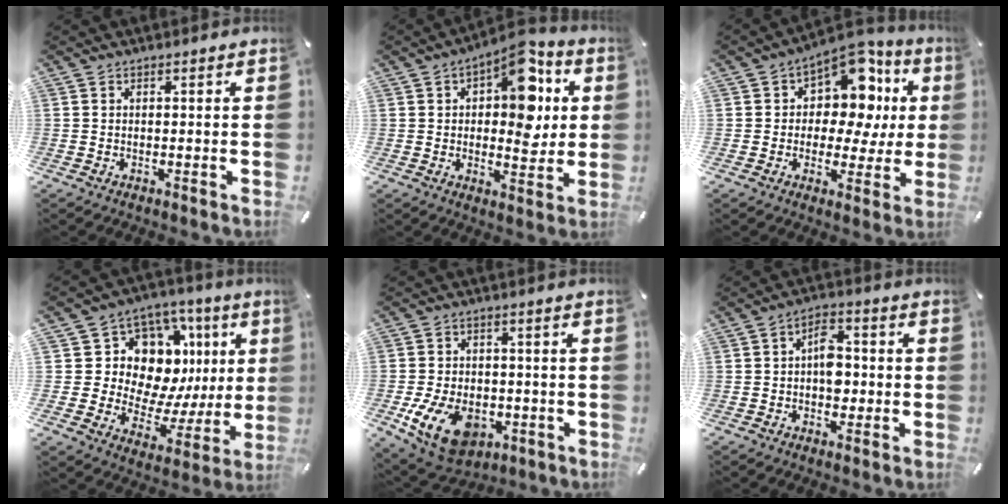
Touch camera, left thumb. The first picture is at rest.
{"total": 13.9, "force": [4.7, 8.0, 10.4], "torque": [-0.131, -0.027, 0.079]}
{"total": 12.6, "force": [5.7, 8.1, 7.8], "torque": [-0.105, -0.057, 0.097]}
{"total": 13.1, "force": [5.4, 10.4, 5.8], "torque": [-0.086, -0.072, 0.109]}
{"total": 13.3, "force": [-4.9, 8.9, 8.6], "torque": [-0.179, 0.020, -0.084]}
{"total": 6.3, "force": [-0.7, 4.2, 4.6], "torque": [-0.061, 0.006, -0.016]}